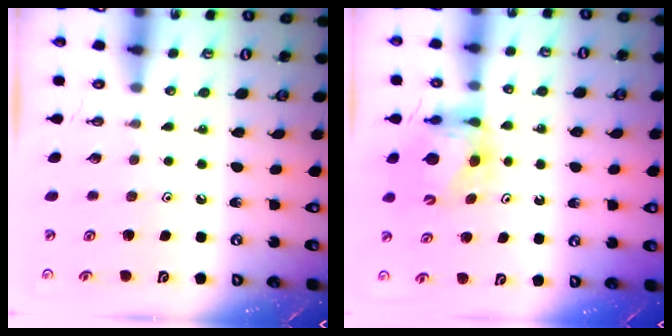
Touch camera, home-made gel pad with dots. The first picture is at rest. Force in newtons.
{"total": 5.6, "press": 5.6, "slide": 0.4}